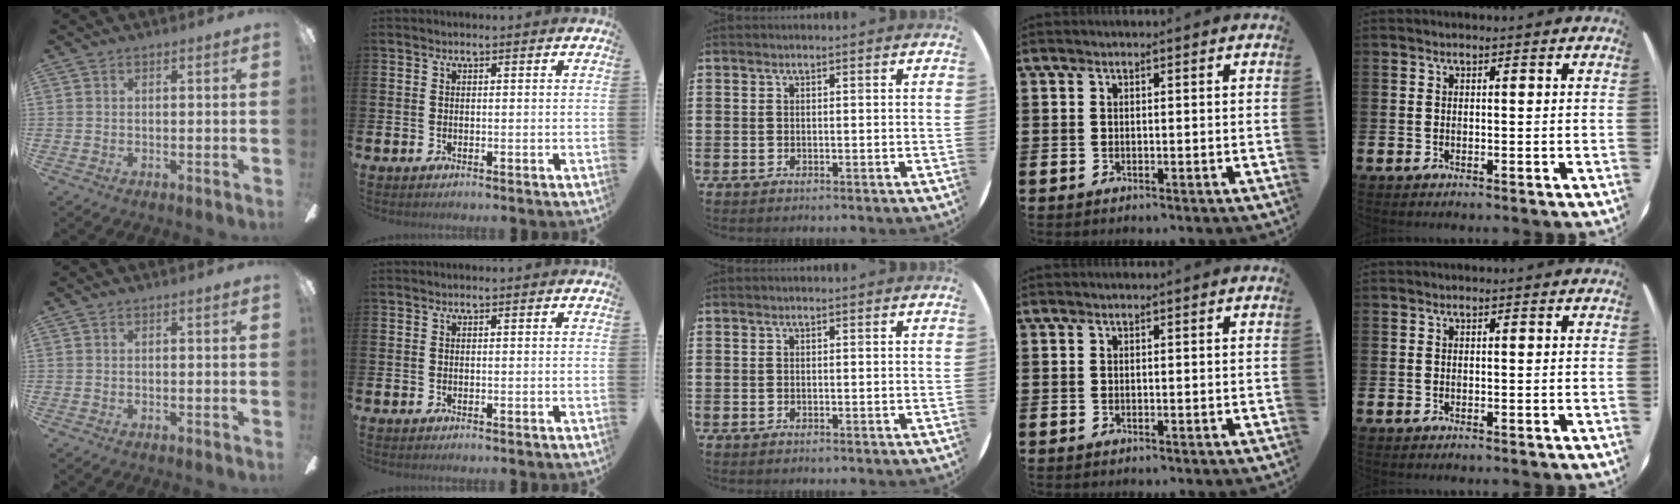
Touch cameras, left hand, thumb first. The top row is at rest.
{}